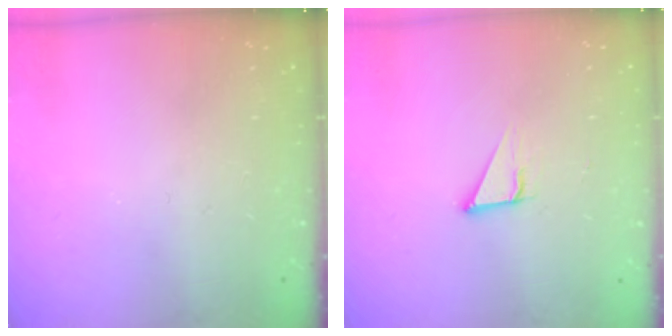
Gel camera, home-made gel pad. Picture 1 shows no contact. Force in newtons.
{"total": 2.8, "press": 2.8, "slide": 0.2}